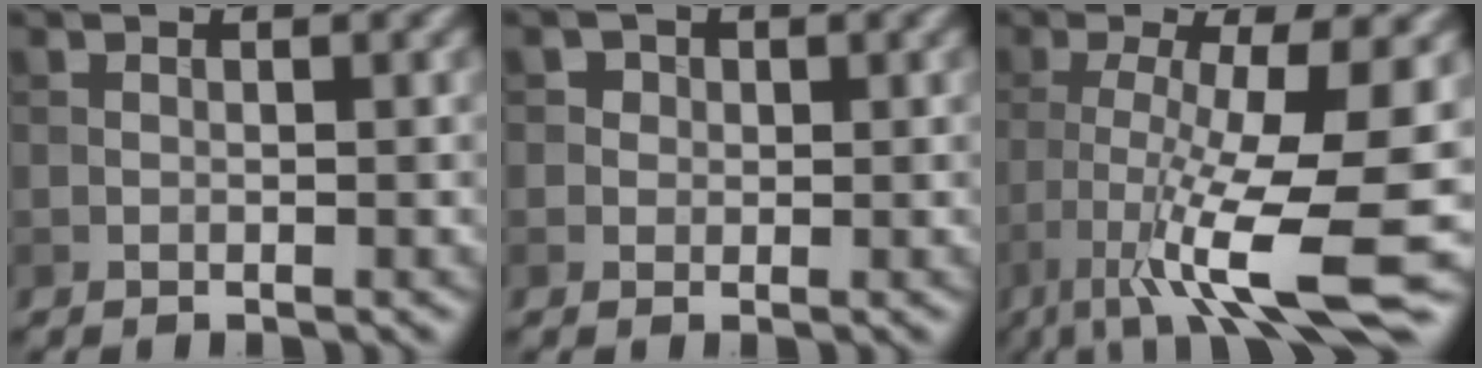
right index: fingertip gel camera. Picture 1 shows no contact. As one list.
[{"total": 1.8, "force": [0.7, 1.5, 0.6], "torque": [0.001, 0.004, 0.007]}, {"total": 10.6, "force": [-3.9, 1.9, 9.7], "torque": [-0.161, -0.008, -0.069]}]